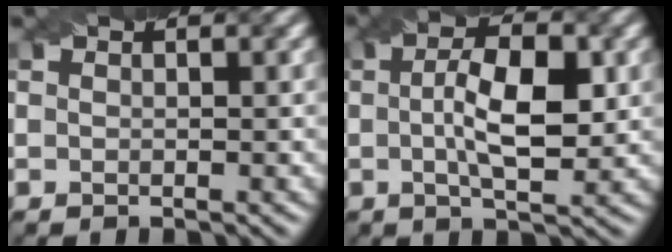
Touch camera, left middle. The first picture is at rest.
{"total": 6.5, "force": [0.5, 2.1, 6.1], "torque": [-0.100, 0.005, 0.006]}